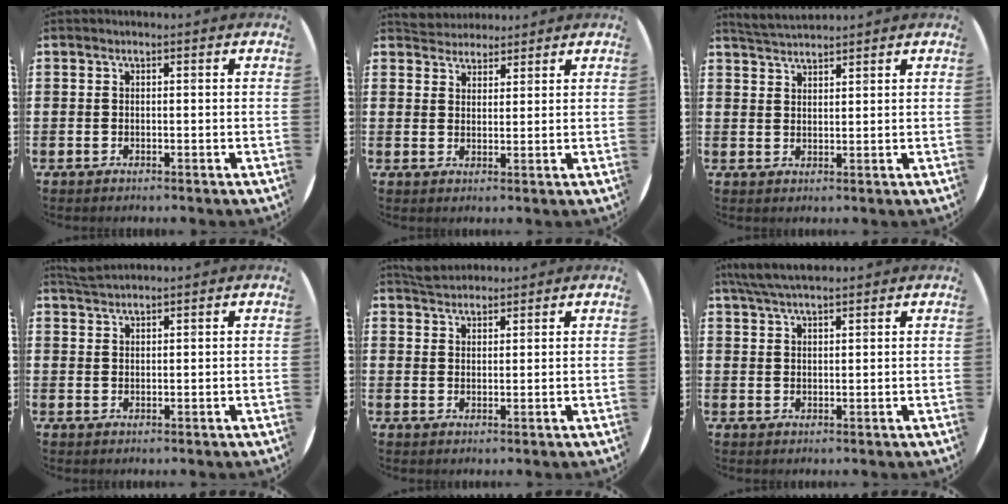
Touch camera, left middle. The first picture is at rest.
{"total": 3.2, "force": [3.1, 0.9, -0.2], "torque": [-0.005, -0.004, 0.059]}
{"total": 3.0, "force": [3.0, 0.1, 0.2], "torque": [-0.011, -0.004, 0.058]}
{"total": 2.0, "force": [2.0, 0.2, 0.3], "torque": [-0.010, 0.003, 0.038]}
{"total": 2.8, "force": [2.7, 0.8, 0.2], "torque": [-0.010, 0.000, 0.053]}
{"total": 4.4, "force": [3.9, 0.8, 2.0], "torque": [-0.048, -0.002, 0.073]}